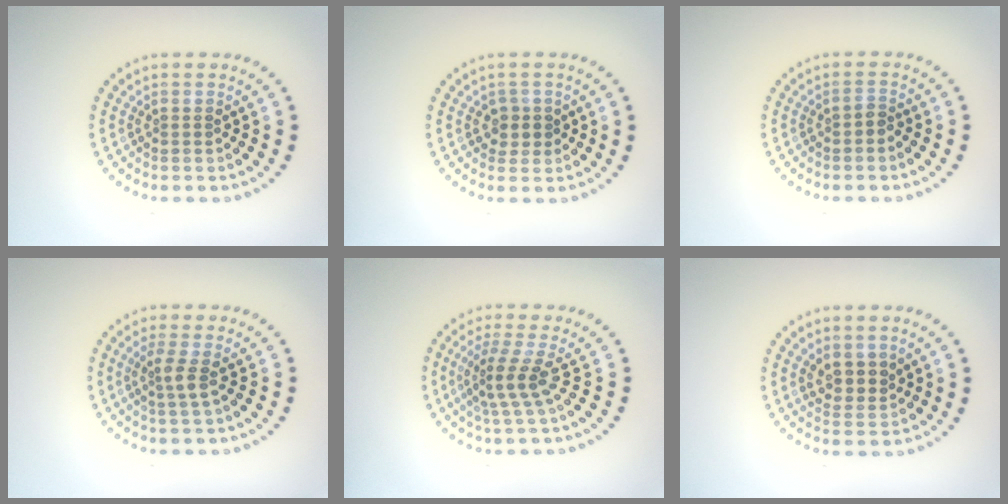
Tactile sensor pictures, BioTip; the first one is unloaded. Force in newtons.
{"total": 1.7, "press": 1.4, "slide": 1.0}
{"total": 1.0, "press": 0.8, "slide": 0.5}
{"total": 1.8, "press": 1.4, "slide": 1.2}
{"total": 2.9, "press": 2.0, "slide": 2.1}
{"total": 2.2, "press": 2.0, "slide": 0.9}